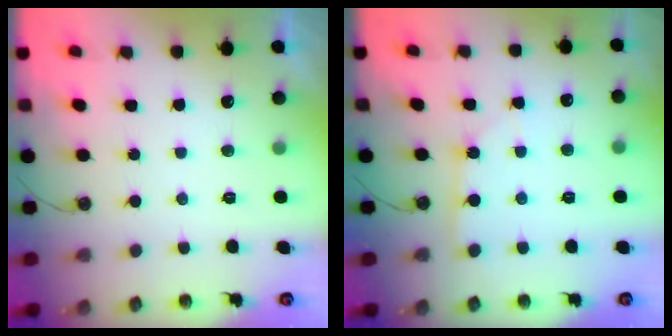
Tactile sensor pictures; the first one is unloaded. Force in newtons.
{"total": 2.5, "press": 2.5, "slide": 0.2}